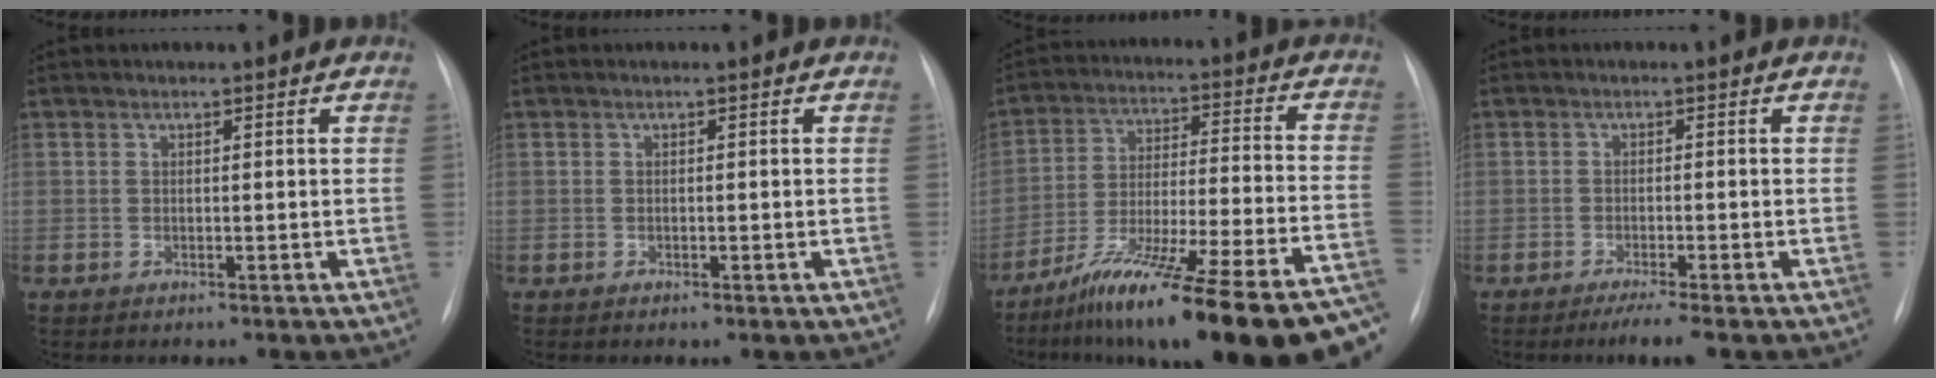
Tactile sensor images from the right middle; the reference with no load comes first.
{"total": 0.6, "force": [-0.3, 0.2, 0.4], "torque": [-0.005, 0.000, -0.004]}
{"total": 27.4, "force": [-20.7, 2.1, 17.8], "torque": [-0.203, -0.008, -0.317]}
{"total": 3.2, "force": [-2.3, 0.1, 2.2], "torque": [-0.038, -0.007, -0.041]}